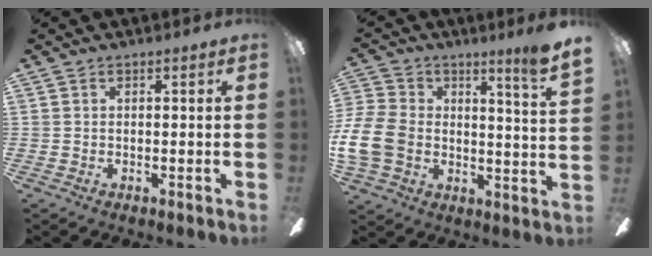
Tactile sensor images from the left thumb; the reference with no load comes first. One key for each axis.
{"total": 11.7, "fx": 3.3, "fy": 6.1, "fz": 9.4, "tx": -0.180, "ty": -0.017, "tz": 0.059}